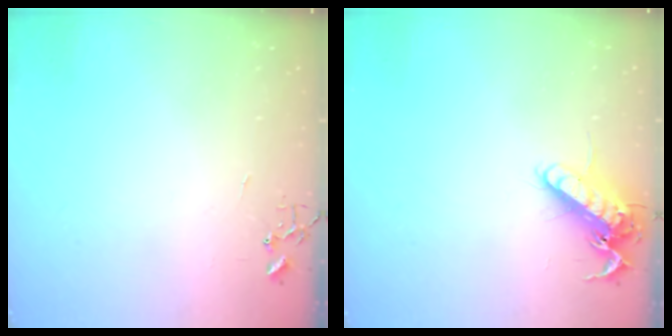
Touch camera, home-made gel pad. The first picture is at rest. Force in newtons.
{"total": 13.8, "press": 13.7, "slide": 2.0}